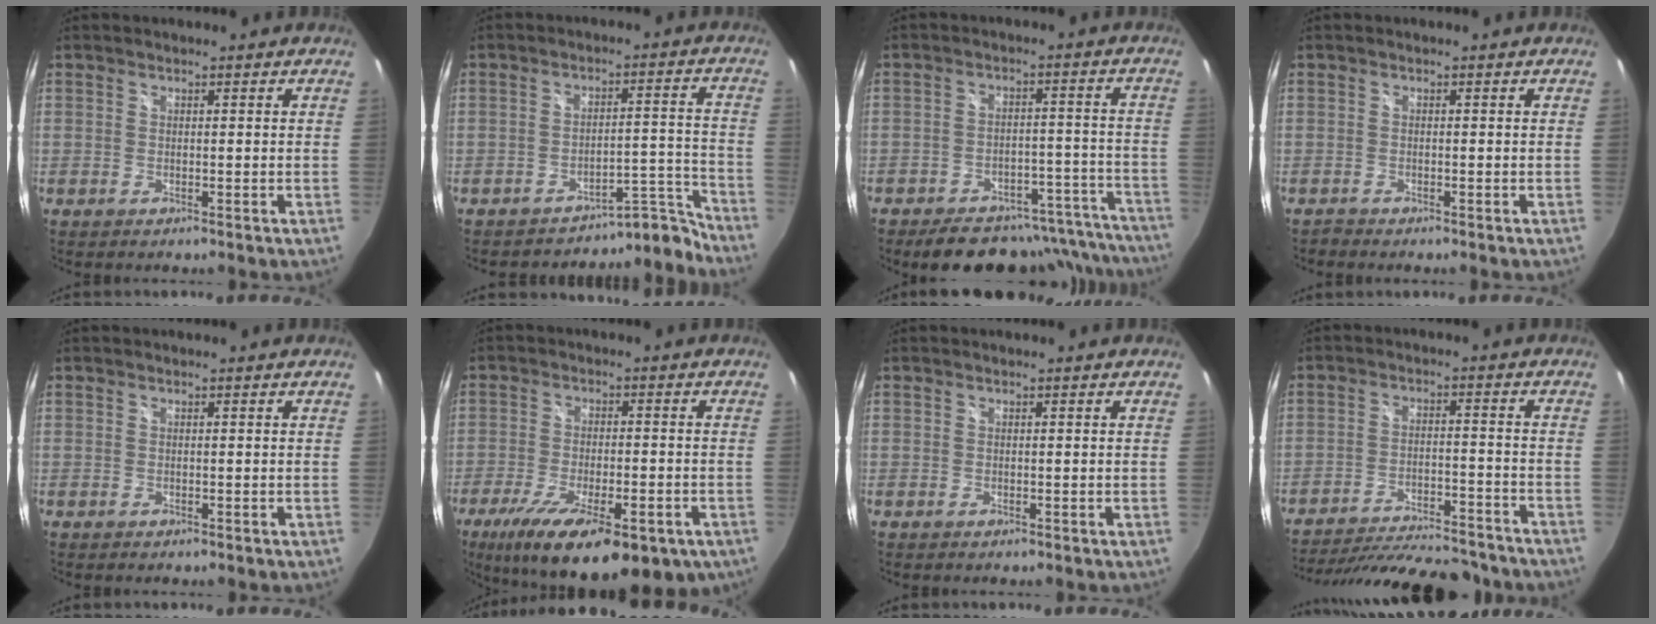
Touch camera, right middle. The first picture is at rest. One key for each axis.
{"total": 8.9, "fx": -8.8, "fy": 1.3, "fz": 0.2, "tx": 0.012, "ty": 0.048, "tz": -0.123}
{"total": 21.7, "fx": -19.5, "fy": 7.5, "fz": 6.2, "tx": -0.095, "ty": 0.046, "tz": -0.225}
{"total": 0.7, "fx": -0.7, "fy": 0.1, "fz": -0.1, "tx": 0.002, "ty": -0.004, "tz": -0.017}
{"total": 0.0}
{"total": 21.1, "fx": -12.6, "fy": 7.6, "fz": 15.2, "tx": -0.280, "ty": -0.062, "tz": -0.180}
{"total": 0.0}
{"total": 23.8, "fx": -21.0, "fy": 5.4, "fz": 9.8, "tx": -0.186, "ty": -0.020, "tz": -0.287}